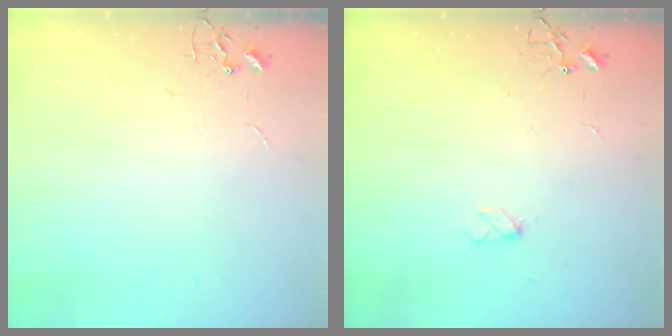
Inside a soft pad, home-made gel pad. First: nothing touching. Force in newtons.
{"total": 3.8, "press": 3.8, "slide": 0.7}